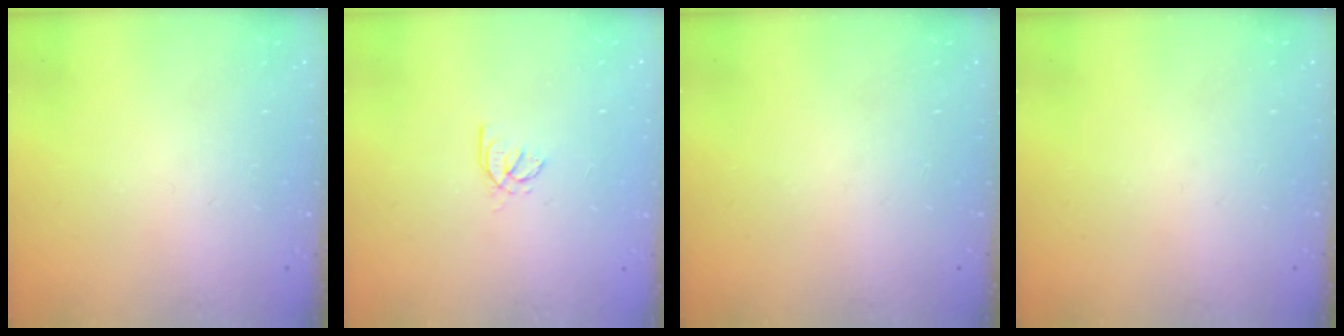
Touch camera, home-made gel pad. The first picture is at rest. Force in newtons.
{"total": 2.1, "press": 2.1, "slide": 0.6}
{"total": 0.0}
{"total": 0.0}